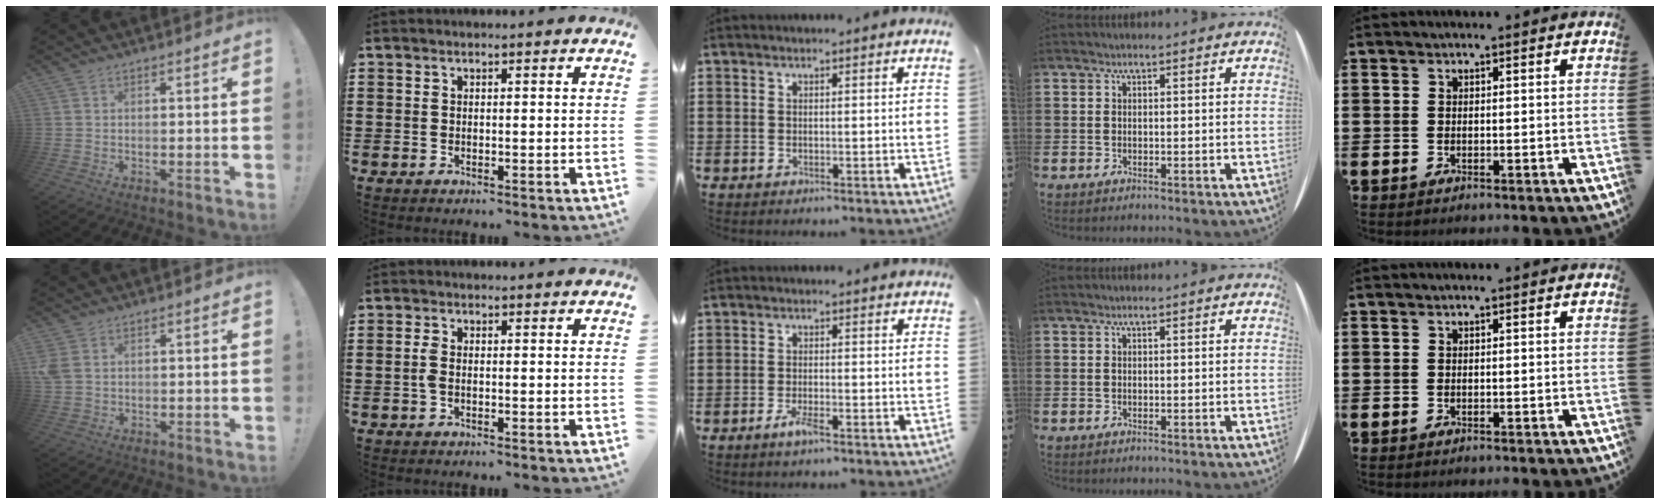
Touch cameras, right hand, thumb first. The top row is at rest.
{"thumb": {"total": 4.1, "force": [1.4, 2.9, 2.5], "torque": [-0.058, -0.003, 0.028]}, "index": {"total": 1.7, "force": [-0.4, 0.6, 1.5], "torque": [-0.036, -0.002, -0.010]}, "middle": {"total": 2.8, "force": [-1.6, 0.4, 2.2], "torque": [-0.049, -0.005, -0.033]}}